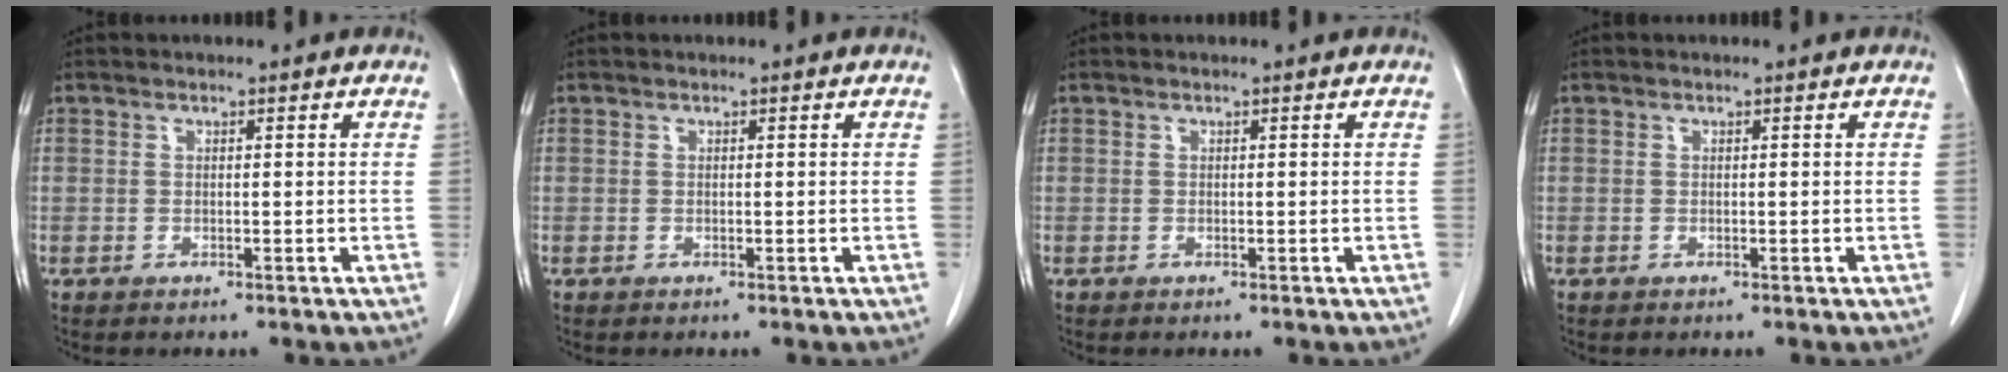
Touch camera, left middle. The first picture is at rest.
{"total": 0.0}
{"total": 0.0}
{"total": 0.0}